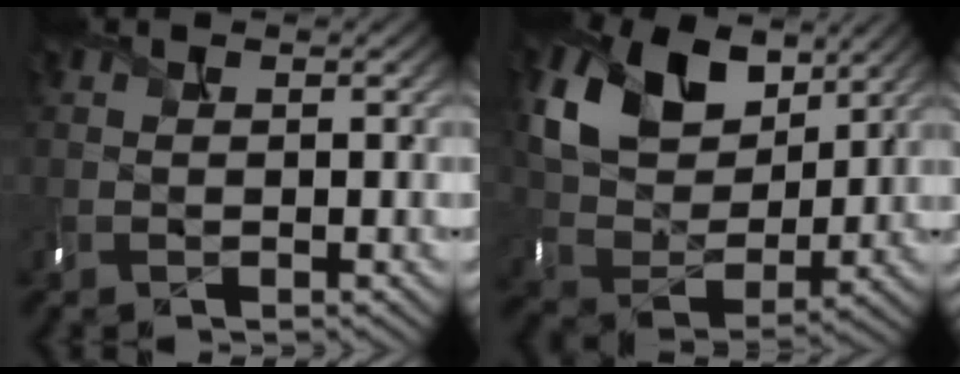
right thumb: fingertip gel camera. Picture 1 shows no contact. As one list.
[{"total": 11.9, "force": [5.8, 7.8, 6.8], "torque": [-0.169, 0.003, 0.104]}]